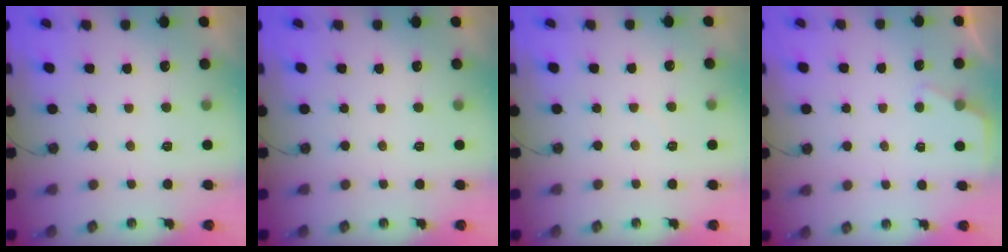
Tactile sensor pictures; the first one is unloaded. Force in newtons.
{"total": 0.0}
{"total": 2.8, "press": 2.8, "slide": 0.5}
{"total": 2.3, "press": 2.3, "slide": 0.3}